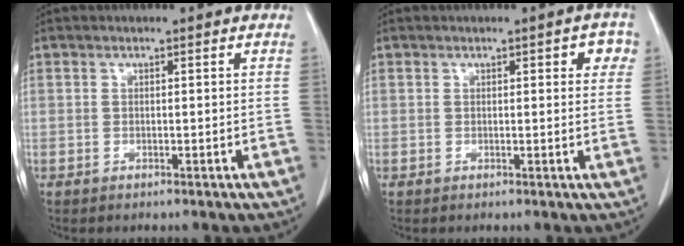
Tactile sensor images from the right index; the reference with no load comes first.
{"total": 2.9, "force": [1.1, 1.0, 2.5], "torque": [-0.021, 0.005, 0.010]}